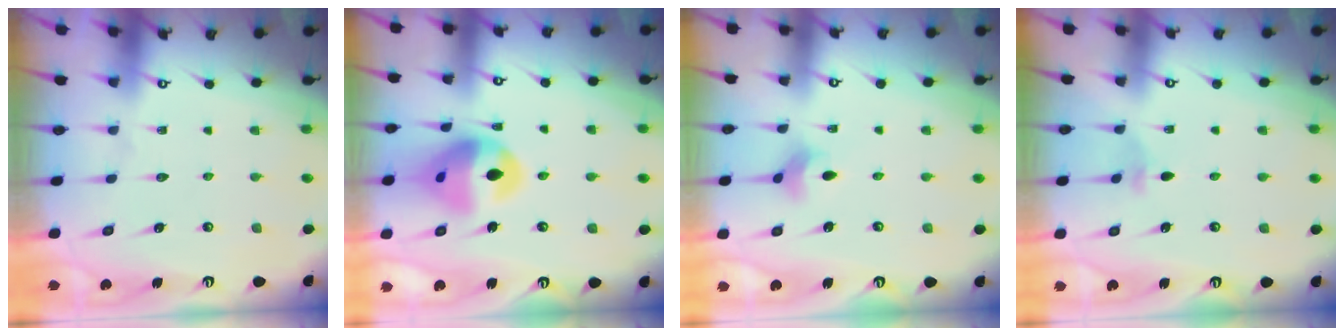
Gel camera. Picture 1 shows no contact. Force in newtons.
{"total": 14.5, "press": 14.4, "slide": 2.0}
{"total": 2.9, "press": 2.9, "slide": 0.7}
{"total": 2.9, "press": 2.8, "slide": 0.8}